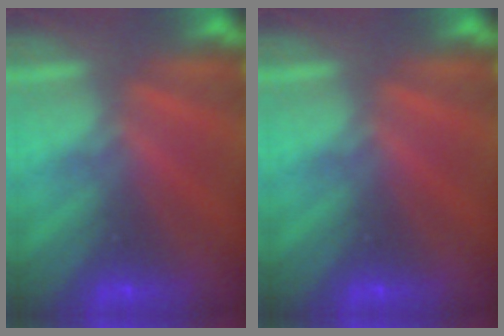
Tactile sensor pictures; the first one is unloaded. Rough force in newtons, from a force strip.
{"total": 0.0}